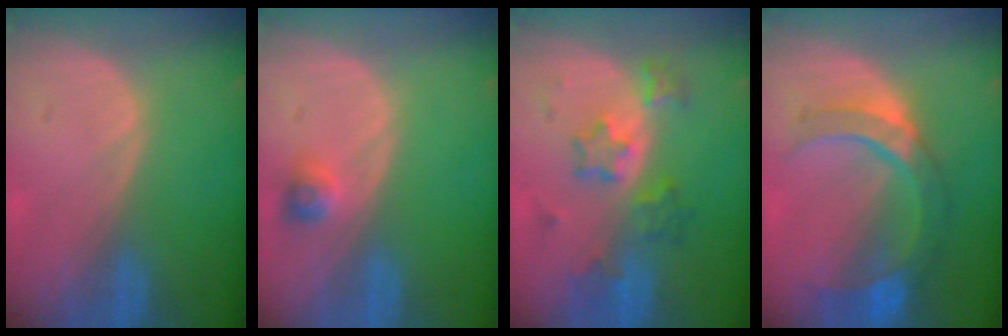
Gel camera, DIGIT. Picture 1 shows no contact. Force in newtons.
{"total": 2.3, "press": 2.2, "slide": 0.3}
{"total": 6.0, "press": 6.0, "slide": 0.6}
{"total": 8.5, "press": 8.1, "slide": 2.7}